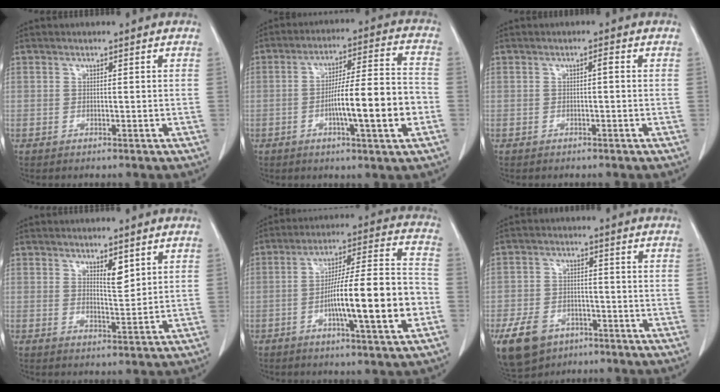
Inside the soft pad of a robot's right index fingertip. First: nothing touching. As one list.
[{"total": 13.1, "force": [-3.4, 0.8, 12.6], "torque": [-0.202, 0.008, -0.055]}, {"total": 0.9, "force": [0.0, 0.1, 0.9], "torque": [-0.013, 0.002, 0.000]}, {"total": 3.3, "force": [1.8, 0.9, 2.6], "torque": [-0.045, -0.008, 0.033]}, {"total": 16.9, "force": [-4.3, 1.1, 16.3], "torque": [-0.264, 0.009, -0.068]}, {"total": 11.2, "force": [-6.4, 7.7, 5.0], "torque": [-0.113, 0.003, -0.099]}]